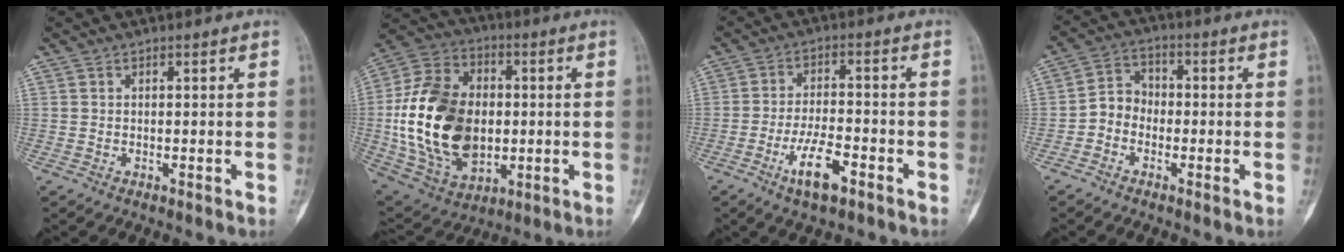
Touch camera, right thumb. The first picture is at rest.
{"total": 24.6, "force": [-0.8, 17.0, 17.8], "torque": [-0.325, 0.005, 0.000]}
{"total": 7.9, "force": [-4.2, 2.7, 6.2], "torque": [-0.115, 0.020, -0.070]}
{"total": 5.2, "force": [-1.8, 4.4, 2.2], "torque": [-0.015, 0.025, -0.050]}